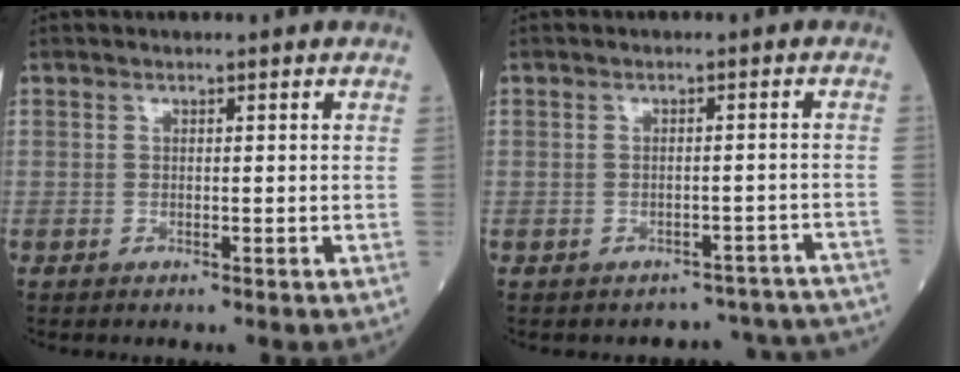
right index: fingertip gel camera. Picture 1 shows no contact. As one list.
[{"total": 9.6, "force": [-8.9, 3.4, -0.6], "torque": [0.028, 0.045, -0.087]}]